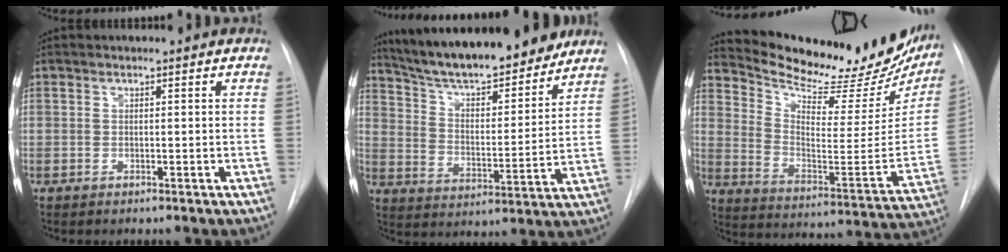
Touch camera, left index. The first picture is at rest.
{"total": 21.0, "force": [18.3, 4.1, 9.6], "torque": [-0.156, 0.001, 0.280]}
{"total": 28.5, "force": [24.8, 7.6, 11.9], "torque": [-0.189, -0.068, 0.331]}